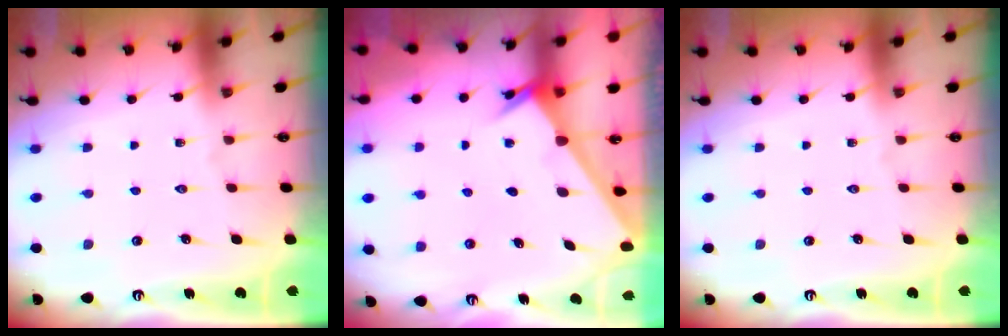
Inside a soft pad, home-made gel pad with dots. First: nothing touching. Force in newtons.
{"total": 2.4, "press": 2.4, "slide": 0.2}
{"total": 0.0}